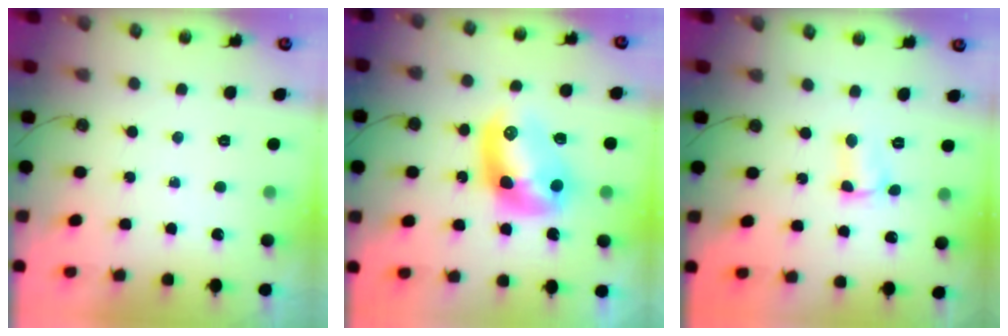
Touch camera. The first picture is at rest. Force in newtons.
{"total": 13.0, "press": 12.9, "slide": 1.0}
{"total": 2.1, "press": 2.0, "slide": 0.5}